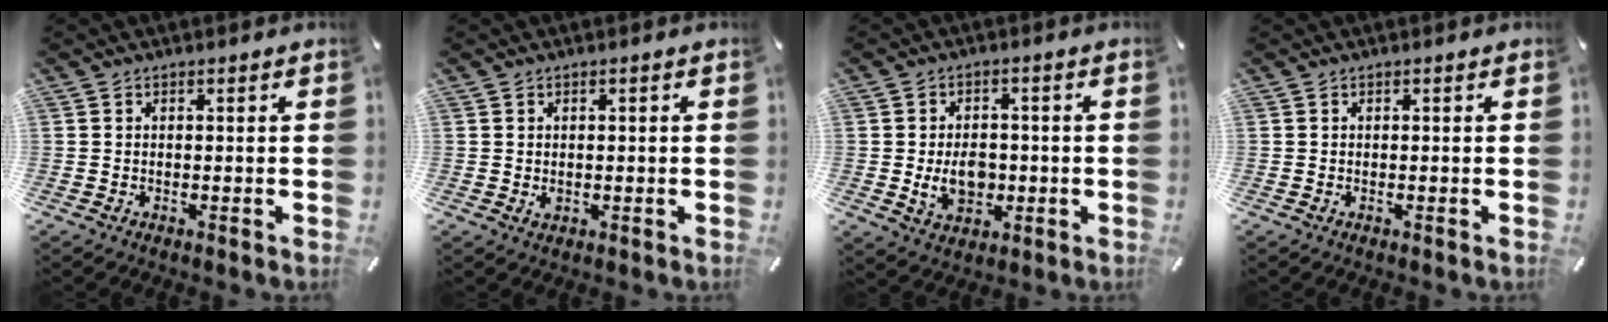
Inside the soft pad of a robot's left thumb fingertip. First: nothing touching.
{"total": 1.2, "force": [-0.1, 0.9, 0.7], "torque": [-0.013, 0.003, -0.002]}
{"total": 8.0, "force": [-0.9, 6.0, 5.2], "torque": [-0.087, -0.003, -0.017]}
{"total": 0.0}